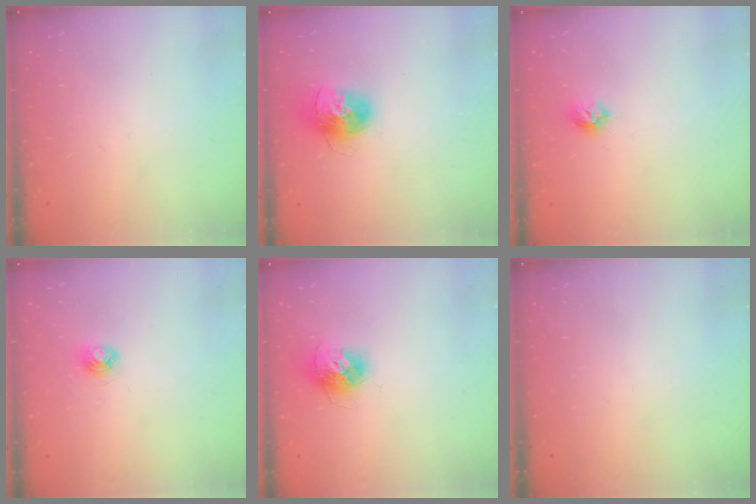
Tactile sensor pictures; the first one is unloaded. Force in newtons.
{"total": 14.6, "press": 14.6, "slide": 1.5}
{"total": 6.4, "press": 6.4, "slide": 0.3}
{"total": 3.7, "press": 3.7, "slide": 0.5}
{"total": 11.2, "press": 11.2, "slide": 0.8}
{"total": 0.0}